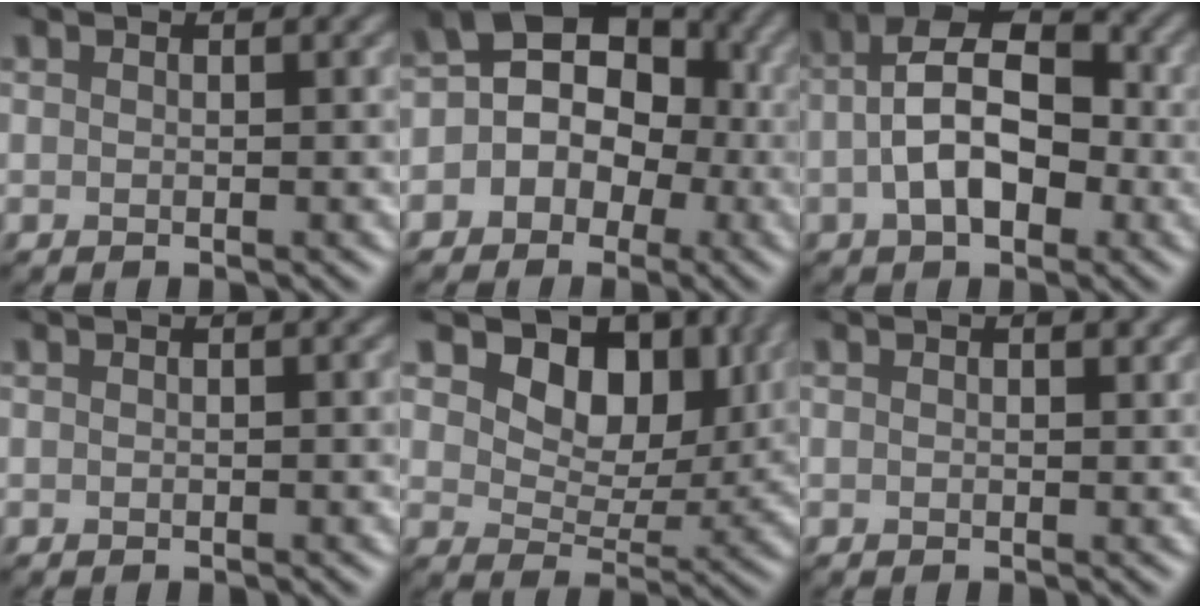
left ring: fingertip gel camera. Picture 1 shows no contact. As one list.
[{"total": 10.0, "force": [-0.1, 8.4, 5.4], "torque": [-0.065, 0.045, -0.053]}, {"total": 7.6, "force": [-1.1, 4.5, 6.0], "torque": [-0.110, 0.014, -0.031]}, {"total": 0.6, "force": [0.0, 0.1, 0.6], "torque": [-0.011, 0.002, 0.000]}, {"total": 9.1, "force": [4.6, 6.0, 5.1], "torque": [-0.083, -0.009, 0.071]}, {"total": 1.0, "force": [0.4, 0.5, 0.9], "torque": [-0.013, 0.002, 0.006]}]